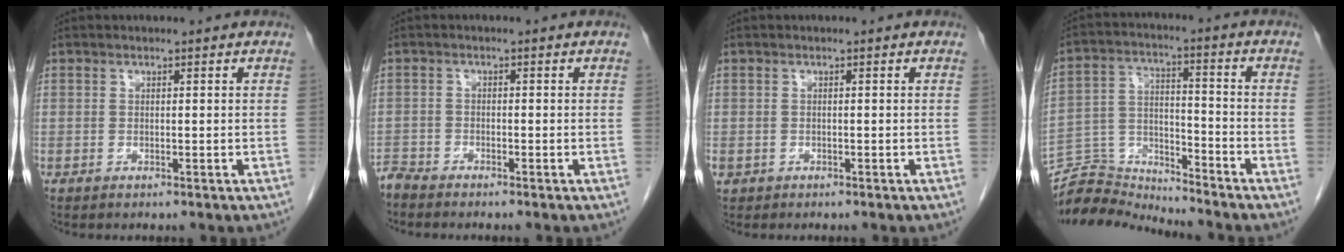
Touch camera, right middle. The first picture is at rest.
{"total": 2.0, "force": [-2.0, -0.1, -0.2], "torque": [0.006, -0.008, -0.040]}
{"total": 1.1, "force": [-0.5, 0.9, 0.3], "torque": [-0.011, 0.003, -0.004]}
{"total": 8.8, "force": [-8.6, -0.3, -1.5], "torque": [0.026, 0.028, -0.162]}